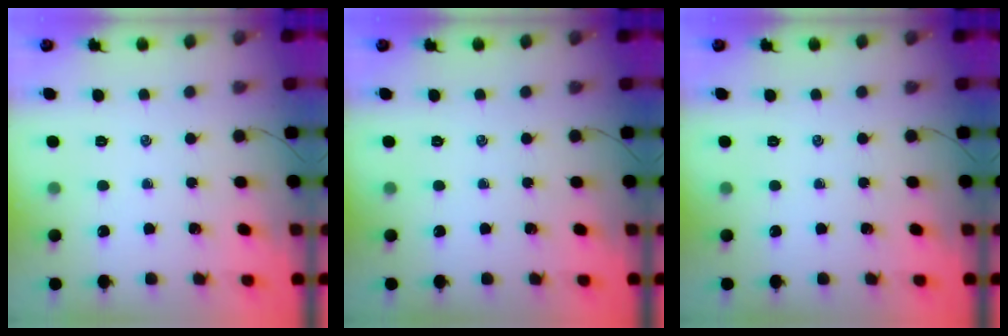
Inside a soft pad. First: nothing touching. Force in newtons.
{"total": 0.0}
{"total": 0.0}